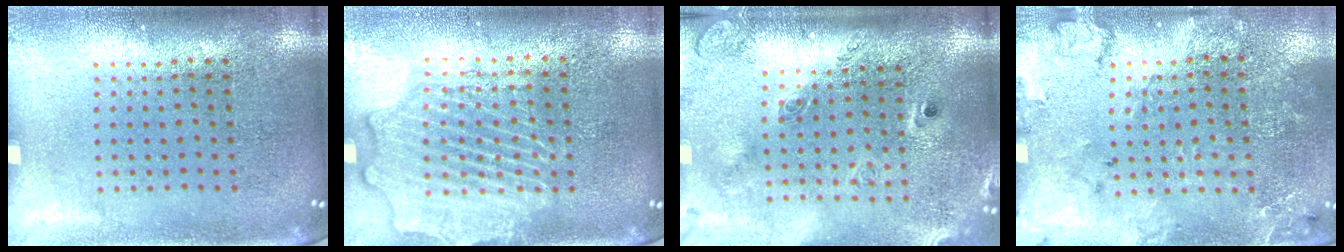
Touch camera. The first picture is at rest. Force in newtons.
{"total": 2.3, "press": 2.3, "slide": 0.3}
{"total": 2.6, "press": 1.9, "slide": 1.8}
{"total": 1.7, "press": 1.6, "slide": 0.5}